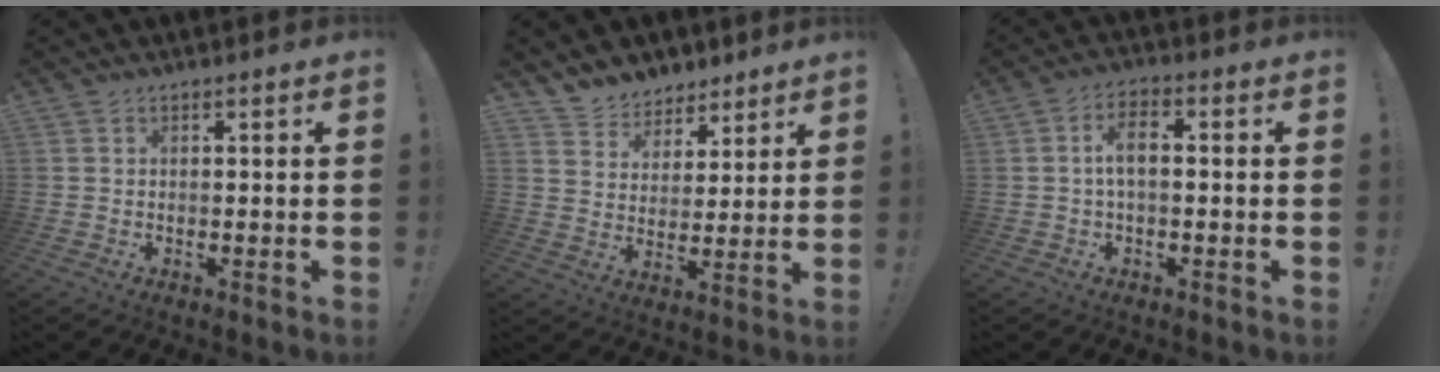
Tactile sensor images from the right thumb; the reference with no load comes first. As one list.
[{"total": 7.4, "force": [5.5, 4.9, 0.2], "torque": [-0.011, -0.049, 0.112]}, {"total": 5.9, "force": [0.2, 2.6, 5.2], "torque": [-0.098, 0.007, 0.003]}]